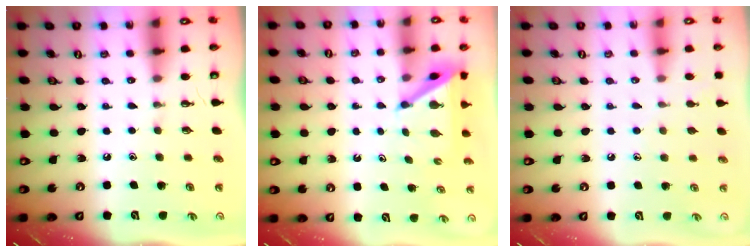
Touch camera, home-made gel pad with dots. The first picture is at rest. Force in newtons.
{"total": 5.9, "press": 5.9, "slide": 0.3}
{"total": 4.8, "press": 4.8, "slide": 0.5}